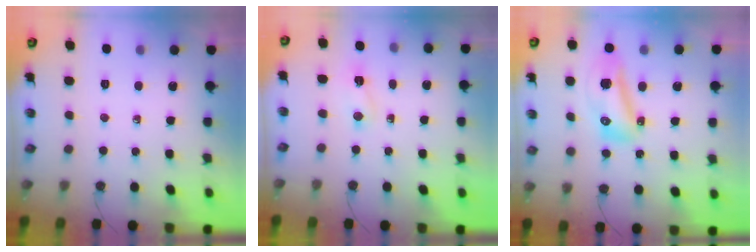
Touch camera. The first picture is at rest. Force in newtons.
{"total": 2.4, "press": 2.1, "slide": 1.1}
{"total": 9.6, "press": 9.5, "slide": 0.9}